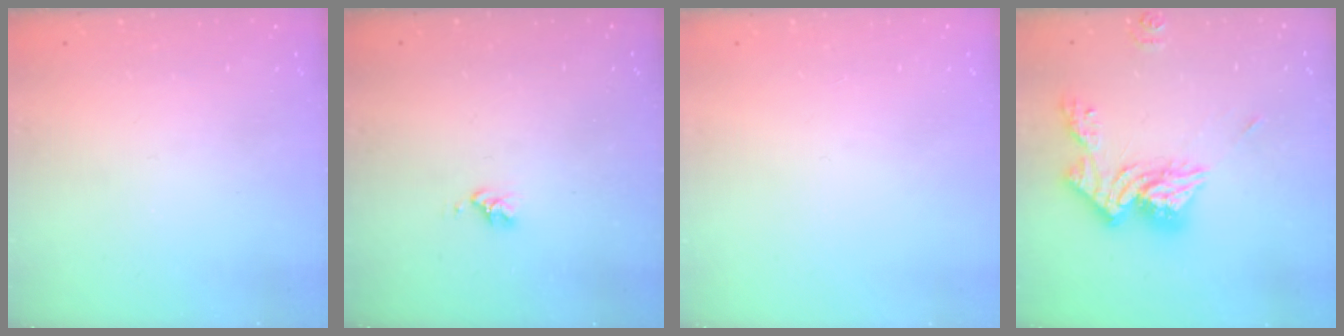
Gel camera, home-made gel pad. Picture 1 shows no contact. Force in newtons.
{"total": 2.8, "press": 2.8, "slide": 0.3}
{"total": 0.0}
{"total": 14.4, "press": 14.4, "slide": 1.5}